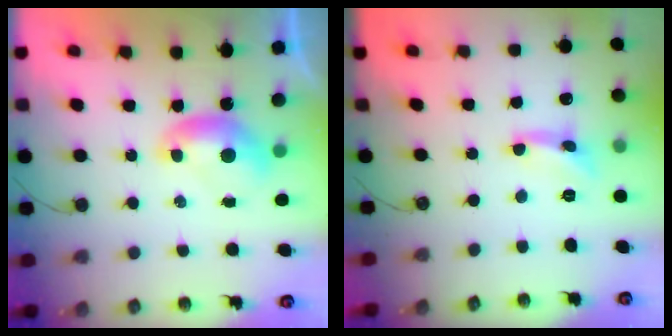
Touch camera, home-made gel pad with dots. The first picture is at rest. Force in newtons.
{"total": 1.4, "press": 1.3, "slide": 0.3}